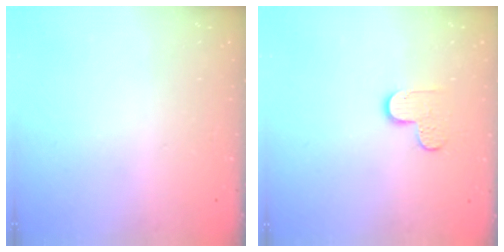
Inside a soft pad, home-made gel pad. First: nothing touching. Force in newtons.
{"total": 4.9, "press": 4.9, "slide": 0.2}